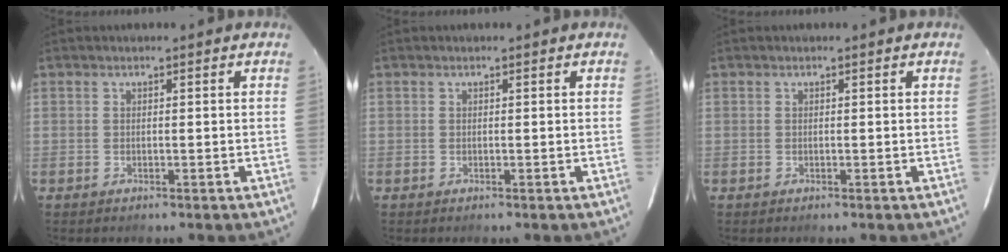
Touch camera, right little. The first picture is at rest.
{"total": 0.0}
{"total": 0.0}